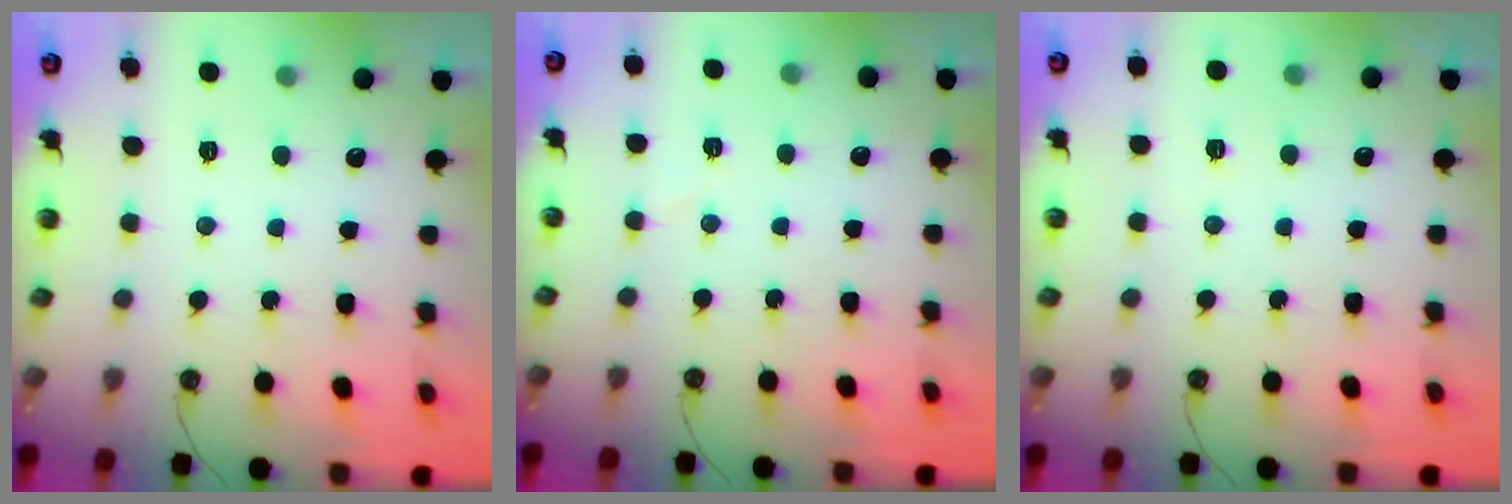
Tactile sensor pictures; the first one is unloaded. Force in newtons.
{"total": 3.8, "press": 2.7, "slide": 2.7}
{"total": 2.8, "press": 1.5, "slide": 2.3}